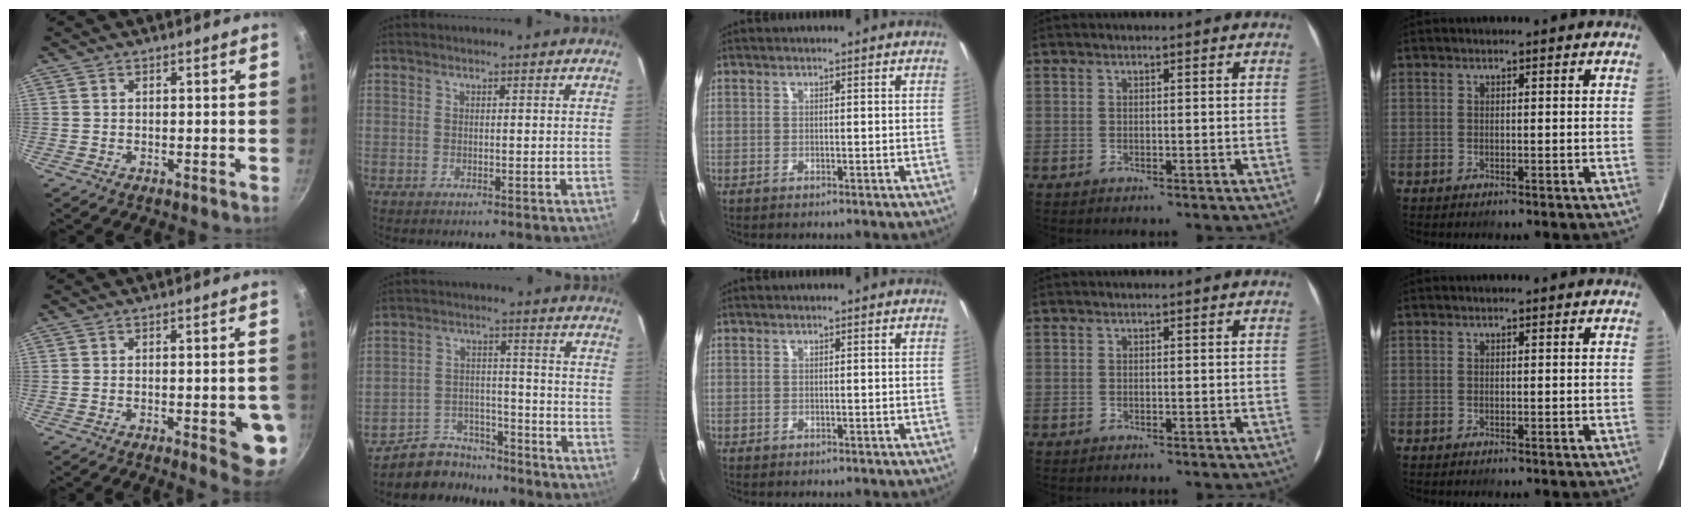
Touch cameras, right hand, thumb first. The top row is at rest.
{"thumb": {"total": 8.9, "force": [-2.6, 2.8, 8.1], "torque": [-0.070, 0.007, -0.030]}, "index": {"total": 8.7, "force": [-7.5, 4.5, 0.3], "torque": [-0.023, 0.034, -0.113]}}